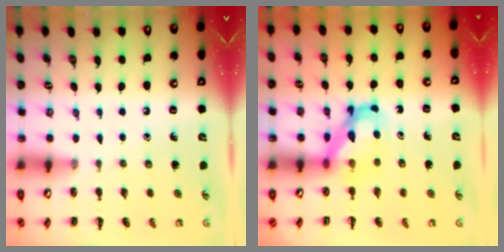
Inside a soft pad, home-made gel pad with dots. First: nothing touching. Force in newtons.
{"total": 6.0, "press": 6.0, "slide": 0.3}